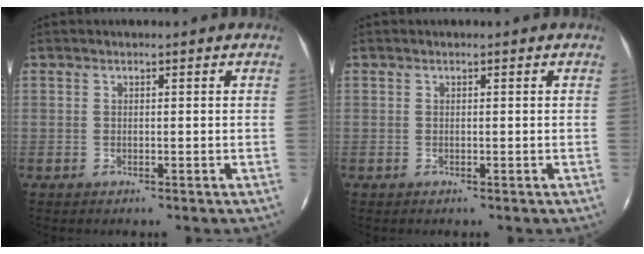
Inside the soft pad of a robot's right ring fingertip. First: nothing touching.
{"total": 0.0}